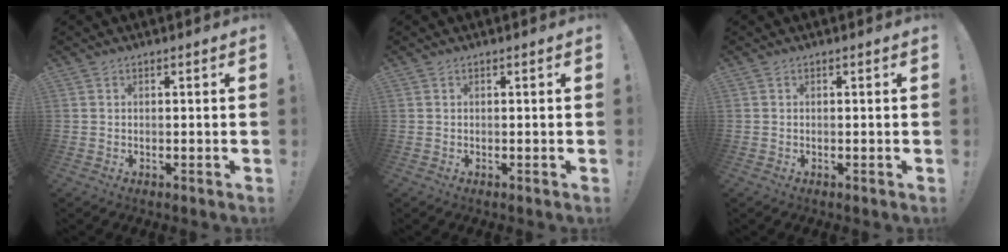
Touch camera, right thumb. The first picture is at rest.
{"total": 0.0}
{"total": 0.0}